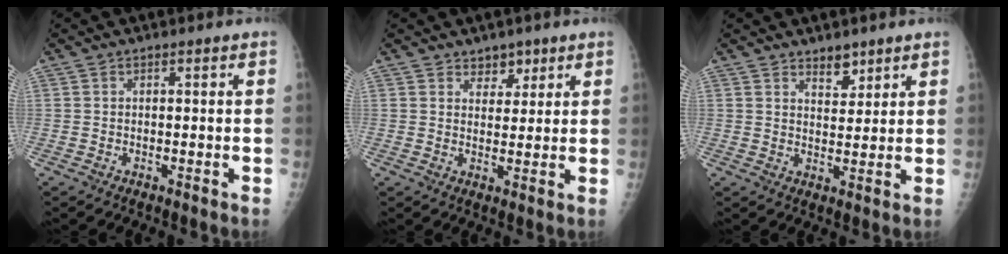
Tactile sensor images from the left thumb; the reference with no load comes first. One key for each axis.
{"total": 3.5, "fx": 2.5, "fy": 2.3, "fz": 1.0, "tx": 0.011, "ty": -0.015, "tz": 0.038}
{"total": 3.9, "fx": 2.9, "fy": 2.0, "fz": 1.6, "tx": -0.006, "ty": -0.022, "tz": 0.049}